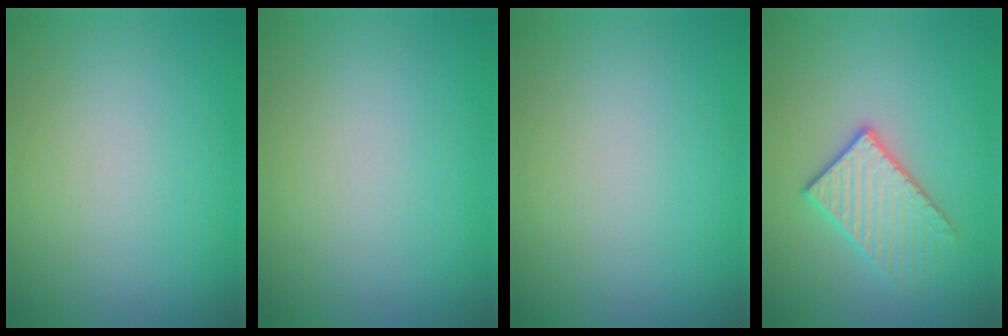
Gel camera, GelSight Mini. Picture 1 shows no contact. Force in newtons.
{"total": 0.0}
{"total": 0.0}
{"total": 3.0, "press": 2.9, "slide": 0.8}